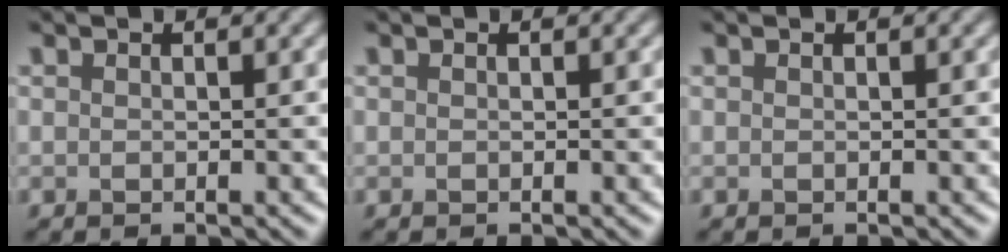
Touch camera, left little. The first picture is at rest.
{"total": 0.0}
{"total": 0.0}